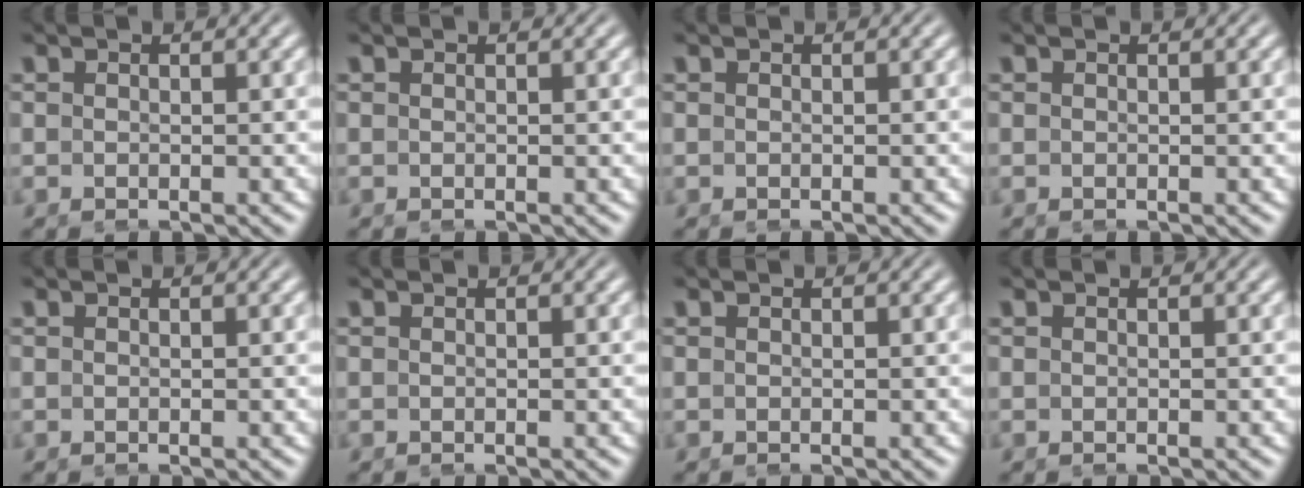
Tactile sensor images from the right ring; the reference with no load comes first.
{"total": 0.0}
{"total": 0.0}
{"total": 0.0}
{"total": 0.0}
{"total": 0.0}
{"total": 0.0}
{"total": 0.0}